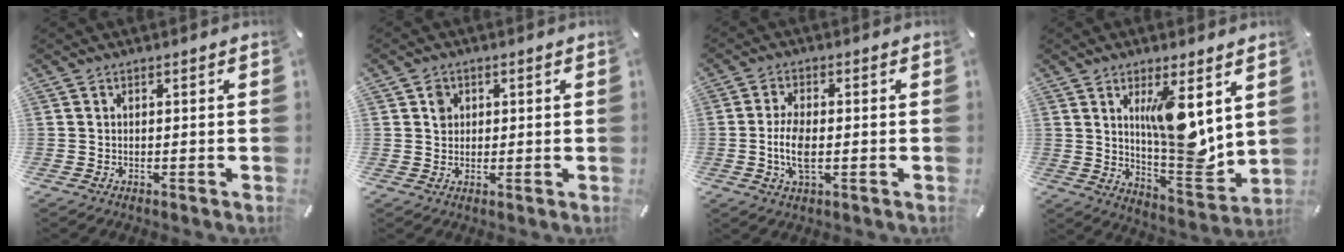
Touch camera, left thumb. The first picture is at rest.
{"total": 2.6, "force": [0.8, 2.4, 0.6], "torque": [-0.001, -0.001, 0.009]}
{"total": 6.8, "force": [-0.8, 2.6, 6.3], "torque": [-0.135, -0.007, -0.018]}
{"total": 13.2, "force": [5.2, 4.5, 11.2], "torque": [-0.172, -0.043, 0.086]}